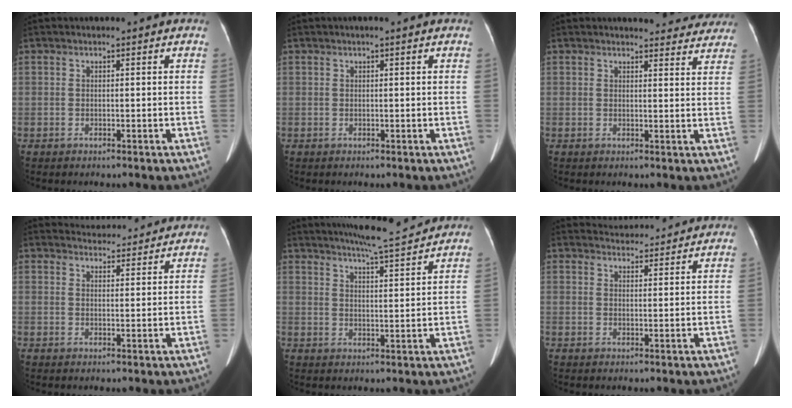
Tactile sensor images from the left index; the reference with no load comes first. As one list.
[{"total": 0.6, "force": [0.3, -0.1, 0.5], "torque": [-0.011, 0.002, 0.006]}, {"total": 10.7, "force": [10.1, 2.5, 2.2], "torque": [0.000, -0.008, 0.098]}, {"total": 7.2, "force": [7.0, 1.4, 0.6], "torque": [-0.004, 0.016, 0.082]}, {"total": 9.2, "force": [8.5, -0.2, 3.4], "torque": [-0.060, 0.003, 0.122]}, {"total": 6.6, "force": [6.5, 1.0, 0.5], "torque": [-0.009, 0.021, 0.080]}]